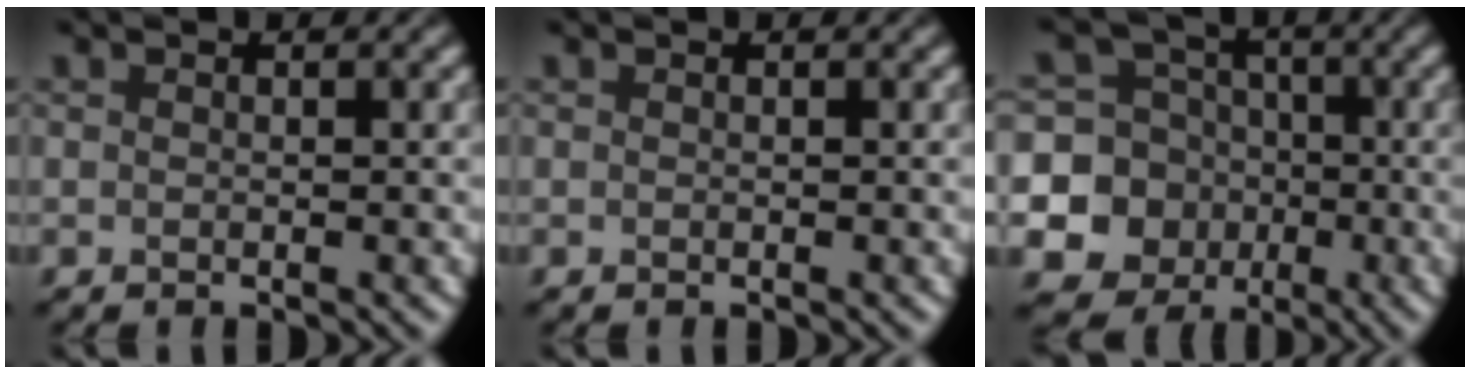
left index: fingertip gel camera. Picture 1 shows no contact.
{"total": 0.0}
{"total": 11.7, "force": [-2.1, 11.3, 2.3], "torque": [-0.079, 0.010, -0.048]}